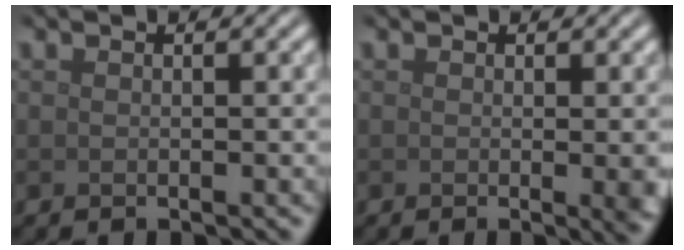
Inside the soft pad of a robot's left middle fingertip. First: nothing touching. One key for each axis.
{"total": 2.5, "fx": -0.1, "fy": 0.6, "fz": 2.4, "tx": -0.023, "ty": -0.003, "tz": -0.004}